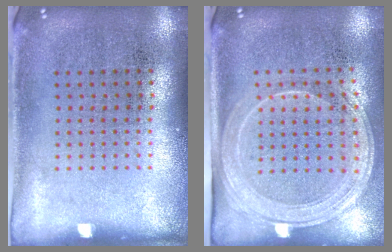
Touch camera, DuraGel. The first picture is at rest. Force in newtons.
{"total": 2.1, "press": 1.8, "slide": 1.0}